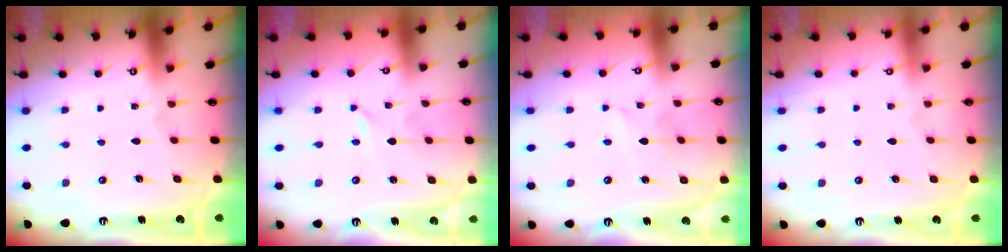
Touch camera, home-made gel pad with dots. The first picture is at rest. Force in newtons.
{"total": 0.0}
{"total": 2.8, "press": 2.8, "slide": 0.3}
{"total": 0.0}